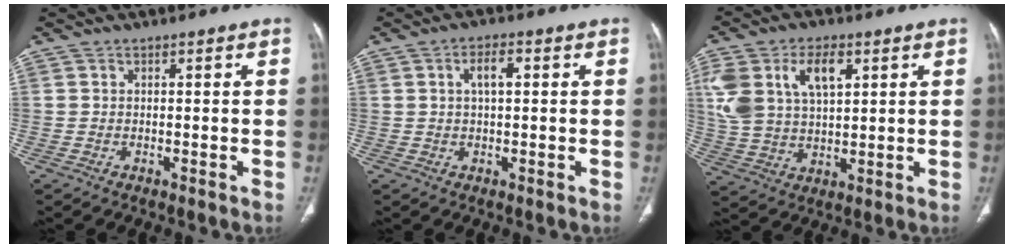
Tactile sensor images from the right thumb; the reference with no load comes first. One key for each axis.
{"total": 3.8, "fx": 0.9, "fy": 1.6, "fz": 3.3, "tx": -0.060, "ty": 0.009, "tz": 0.017}
{"total": 14.2, "fx": 5.3, "fy": 8.0, "fz": 10.5, "tx": -0.206, "ty": 0.002, "tz": 0.108}